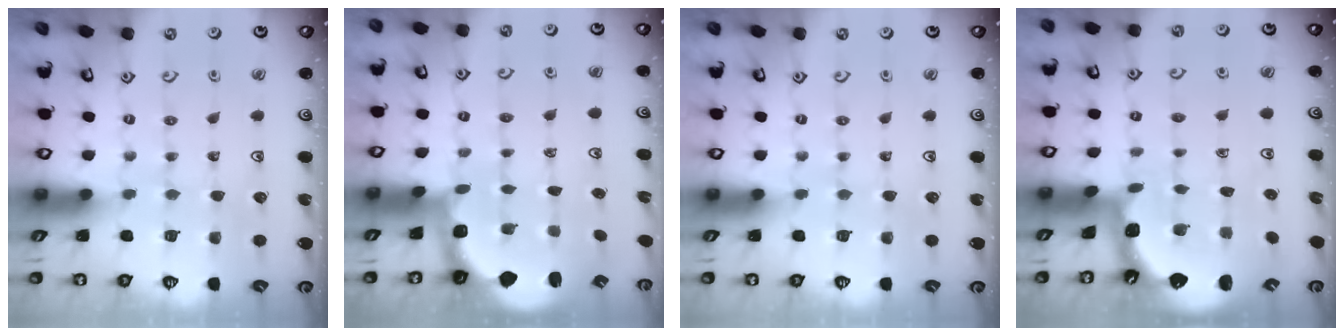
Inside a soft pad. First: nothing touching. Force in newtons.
{"total": 2.4, "press": 1.1, "slide": 2.1}
{"total": 0.0}
{"total": 1.2, "press": 1.2, "slide": 0.1}